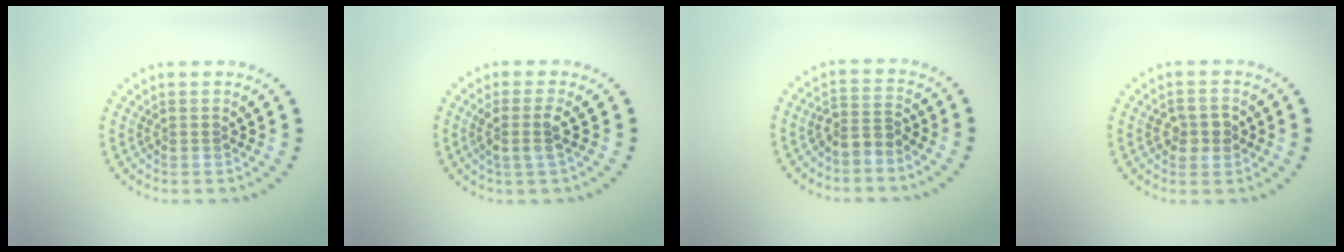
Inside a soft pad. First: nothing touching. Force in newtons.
{"total": 2.1, "press": 1.7, "slide": 1.3}
{"total": 2.3, "press": 1.7, "slide": 1.5}
{"total": 2.2, "press": 2.2, "slide": 0.4}